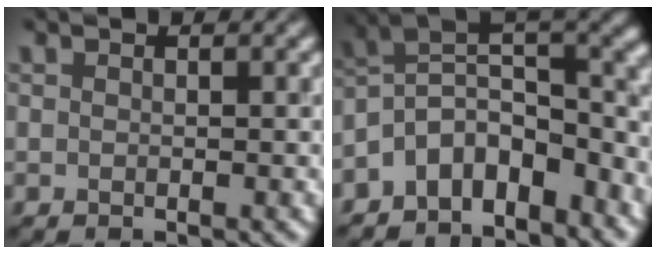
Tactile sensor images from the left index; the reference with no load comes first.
{"total": 8.0, "force": [-5.9, 2.9, 4.5], "torque": [-0.080, -0.002, -0.079]}